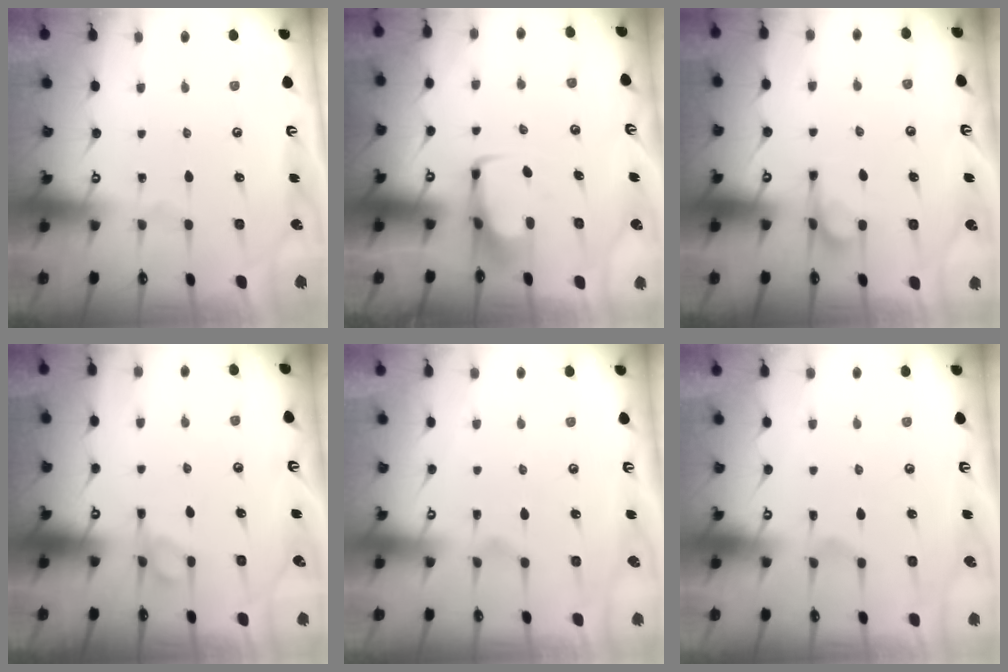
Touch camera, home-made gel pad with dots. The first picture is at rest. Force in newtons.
{"total": 3.7, "press": 3.7, "slide": 0.3}
{"total": 5.1, "press": 5.0, "slide": 0.9}
{"total": 5.8, "press": 5.7, "slide": 0.9}
{"total": 3.4, "press": 3.2, "slide": 1.1}
{"total": 2.8, "press": 2.6, "slide": 1.2}